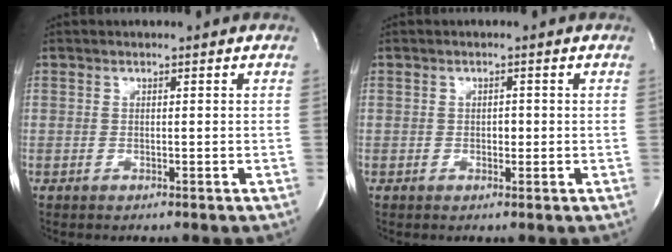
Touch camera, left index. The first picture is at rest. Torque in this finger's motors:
{"motor_torque": [0.04, 0.01, 0.01, -0.01]}